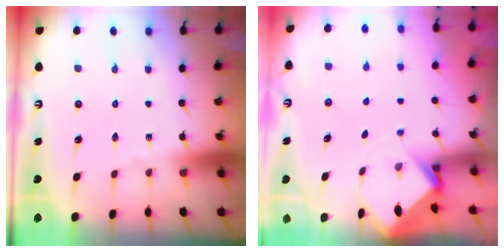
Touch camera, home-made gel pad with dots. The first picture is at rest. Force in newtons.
{"total": 2.9, "press": 2.9, "slide": 0.2}